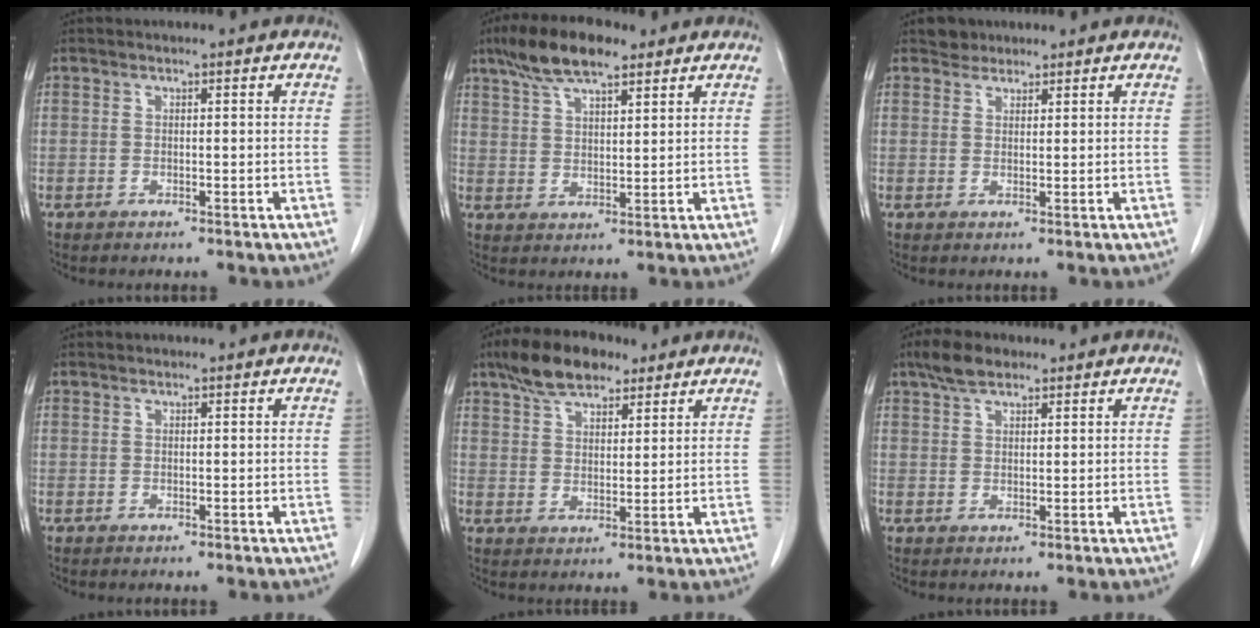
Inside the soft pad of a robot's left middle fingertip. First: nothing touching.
{"total": 9.2, "force": [6.6, 2.6, 5.9], "torque": [-0.115, 0.017, 0.118]}
{"total": 1.9, "force": [1.6, 1.0, -0.2], "torque": [0.003, 0.004, 0.024]}
{"total": 0.0}
{"total": 9.0, "force": [6.6, 3.6, 4.9], "torque": [-0.094, 0.020, 0.119]}
{"total": 4.1, "force": [3.1, 1.7, 2.2], "torque": [-0.052, 0.012, 0.058]}